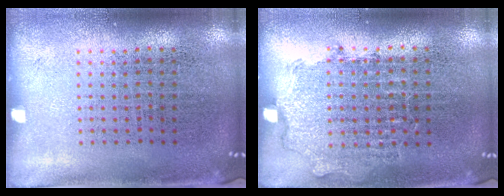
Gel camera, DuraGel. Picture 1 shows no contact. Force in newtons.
{"total": 0.9, "press": 0.9, "slide": 0.3}